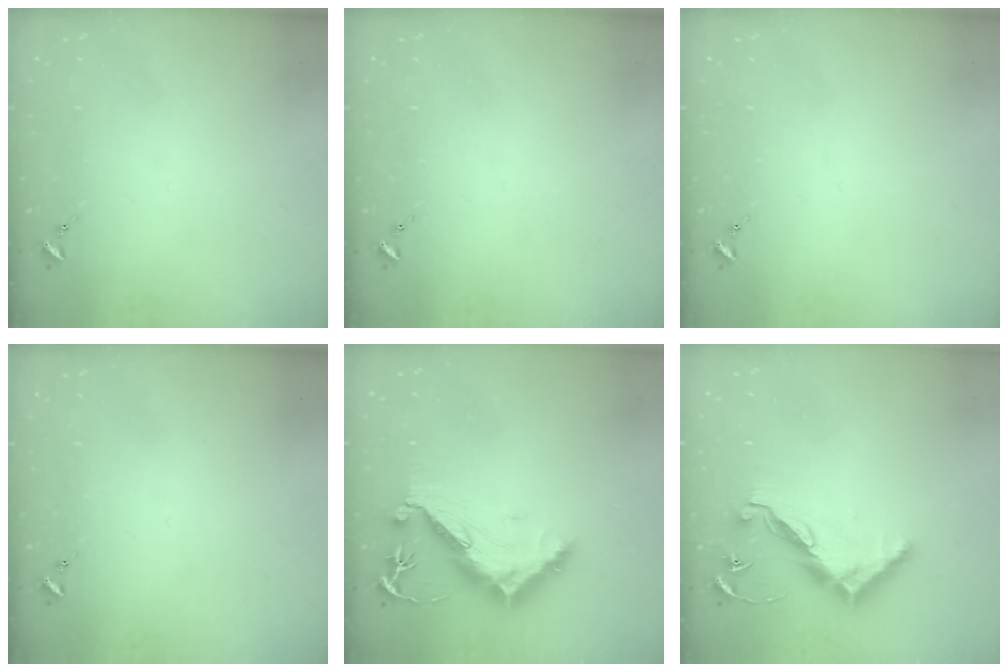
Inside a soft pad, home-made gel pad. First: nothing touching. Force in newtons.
{"total": 0.0}
{"total": 0.0}
{"total": 0.0}
{"total": 12.9, "press": 12.8, "slide": 0.9}
{"total": 12.1, "press": 12.0, "slide": 0.4}